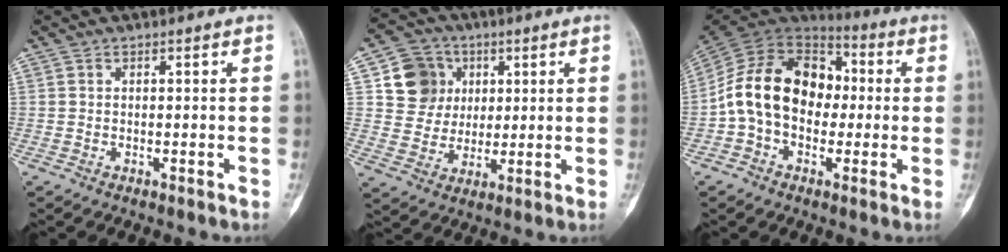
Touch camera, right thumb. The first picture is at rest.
{"total": 10.4, "force": [3.1, 9.4, 3.1], "torque": [-0.015, -0.005, 0.056]}
{"total": 17.7, "force": [-0.5, 12.7, 12.3], "torque": [-0.188, 0.043, -0.018]}